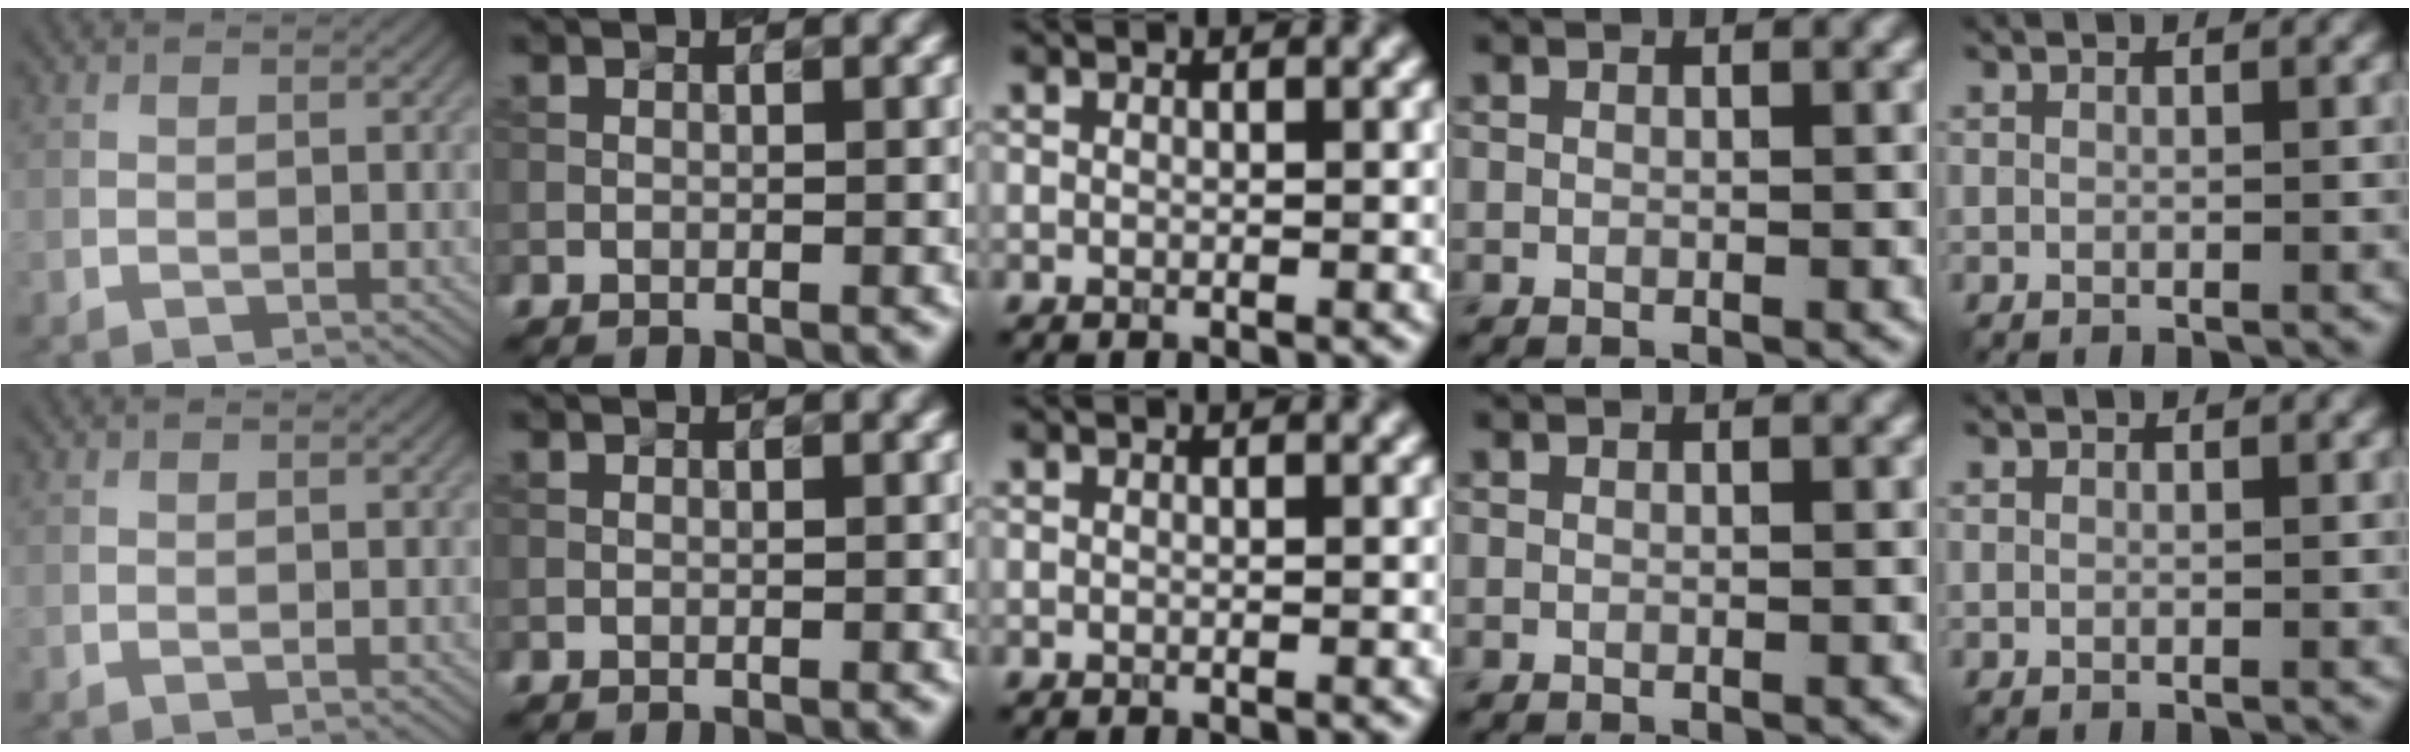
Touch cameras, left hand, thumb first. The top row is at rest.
{}